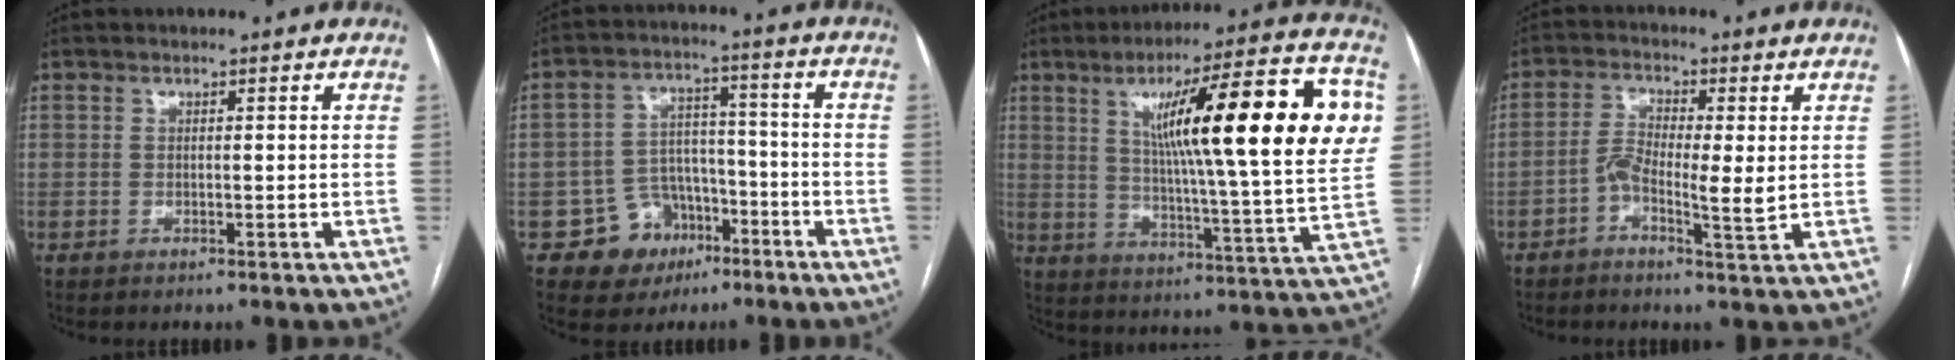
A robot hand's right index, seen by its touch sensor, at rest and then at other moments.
{"total": 8.4, "force": [-4.2, 7.0, 1.8], "torque": [-0.016, 0.021, -0.055]}
{"total": 25.1, "force": [4.7, 1.2, 24.6], "torque": [-0.280, 0.035, 0.057]}
{"total": 5.8, "force": [-0.9, 1.2, 5.6], "torque": [-0.110, 0.005, -0.021]}